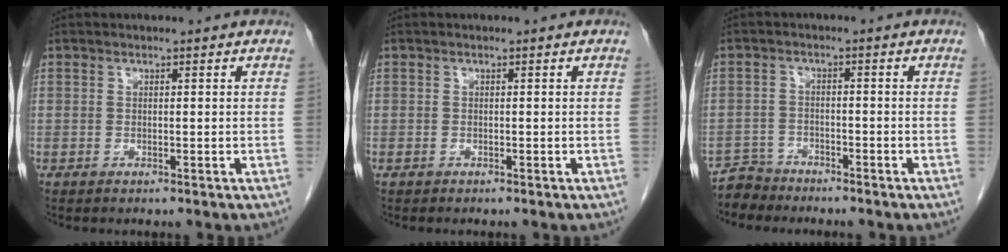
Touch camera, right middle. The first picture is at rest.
{"total": 0.0}
{"total": 3.5, "force": [-3.3, 1.0, -0.9], "torque": [0.017, -0.005, -0.061]}